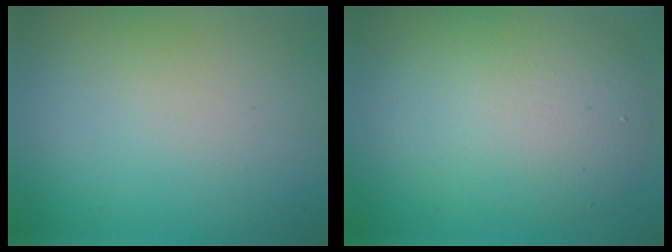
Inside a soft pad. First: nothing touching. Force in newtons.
{"total": 6.4, "press": 6.3, "slide": 0.8}